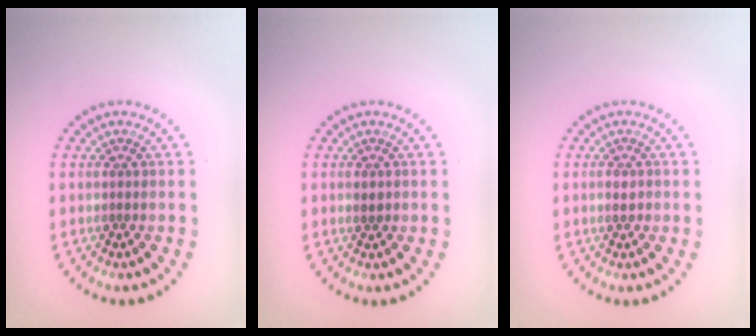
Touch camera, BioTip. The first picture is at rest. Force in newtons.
{"total": 0.9, "press": 0.9, "slide": 0.0}
{"total": 1.1, "press": 1.1, "slide": 0.3}